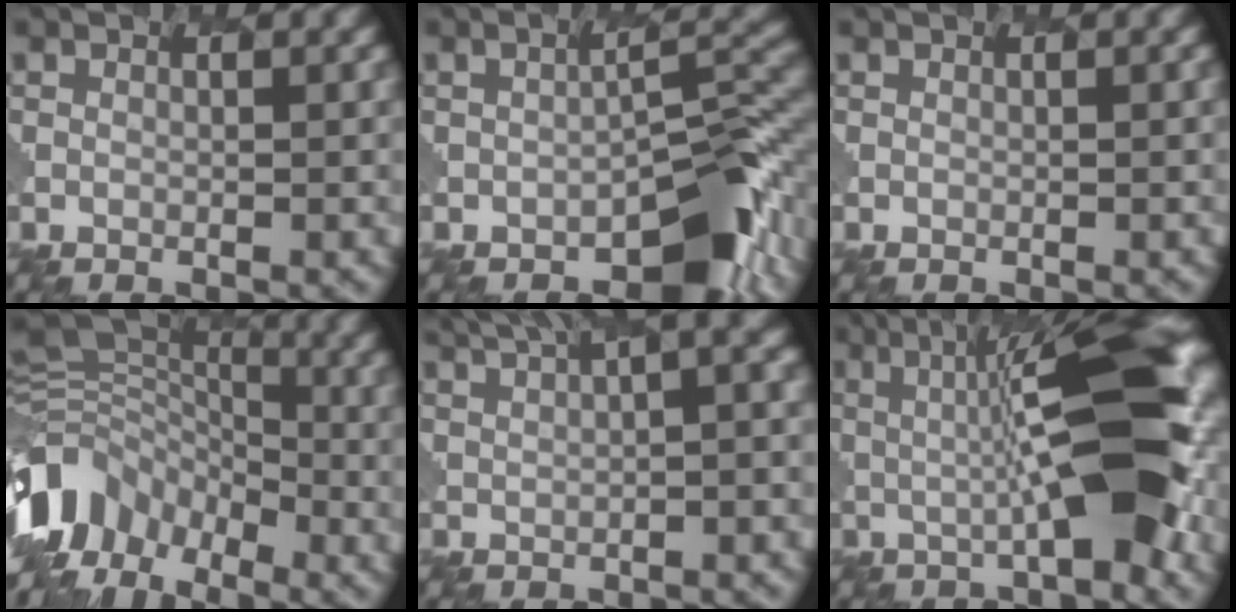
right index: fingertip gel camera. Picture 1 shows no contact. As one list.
[{"total": 6.1, "force": [-4.3, 2.6, 3.5], "torque": [-0.057, -0.002, -0.077]}, {"total": 1.3, "force": [0.1, 0.7, 1.1], "torque": [-0.004, 0.012, -0.001]}, {"total": 8.2, "force": [-6.0, 5.2, 2.2], "torque": [-0.116, -0.007, -0.122]}, {"total": 10.3, "force": [5.4, 4.1, 7.8], "torque": [-0.121, 0.040, 0.080]}, {"total": 7.8, "force": [0.8, 1.2, 7.7], "torque": [-0.121, 0.018, -0.009]}]